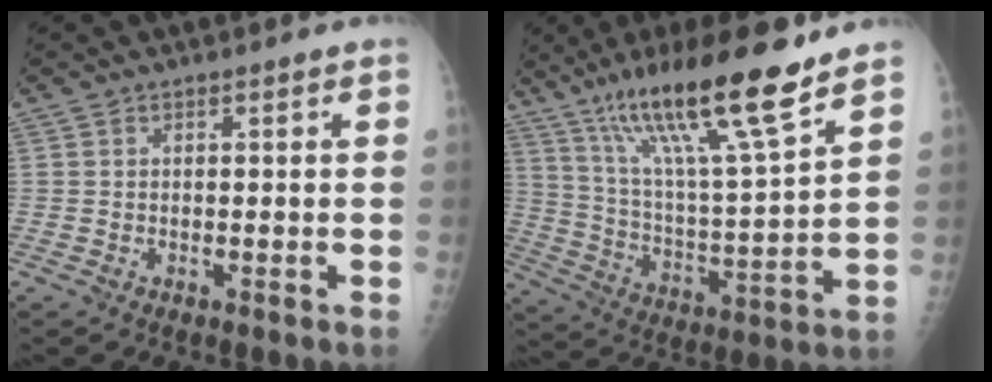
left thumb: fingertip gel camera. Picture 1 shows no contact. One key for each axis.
{"total": 21.0, "fx": 14.5, "fy": 2.3, "fz": 15.0, "tx": -0.247, "ty": -0.064, "tz": 0.257}